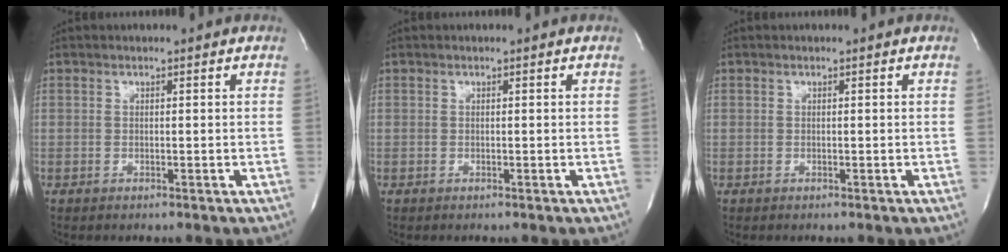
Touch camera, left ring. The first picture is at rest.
{"total": 0.0}
{"total": 0.0}